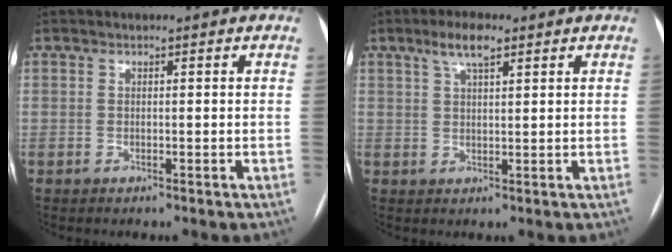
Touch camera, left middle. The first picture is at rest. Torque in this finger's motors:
{"motor_torque": [0.59, -0.56, 0.10, 0.02]}